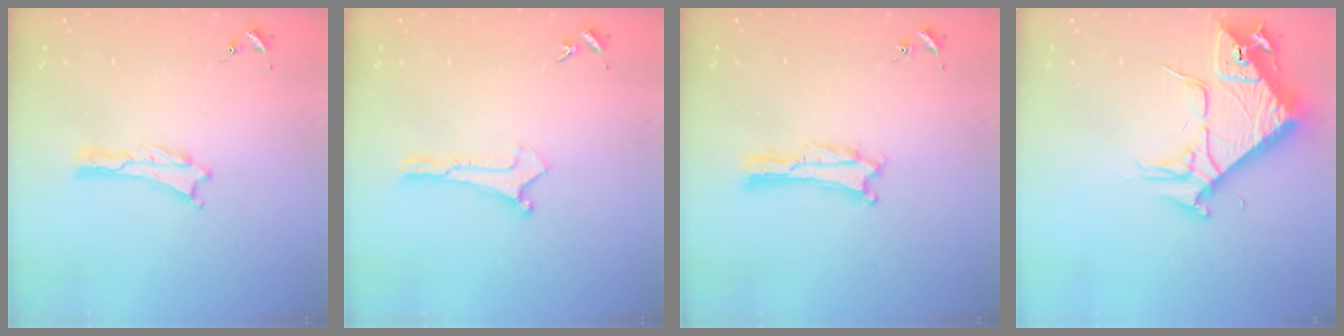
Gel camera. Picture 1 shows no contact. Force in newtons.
{"total": 0.0}
{"total": 0.0}
{"total": 7.9, "press": 7.8, "slide": 1.0}